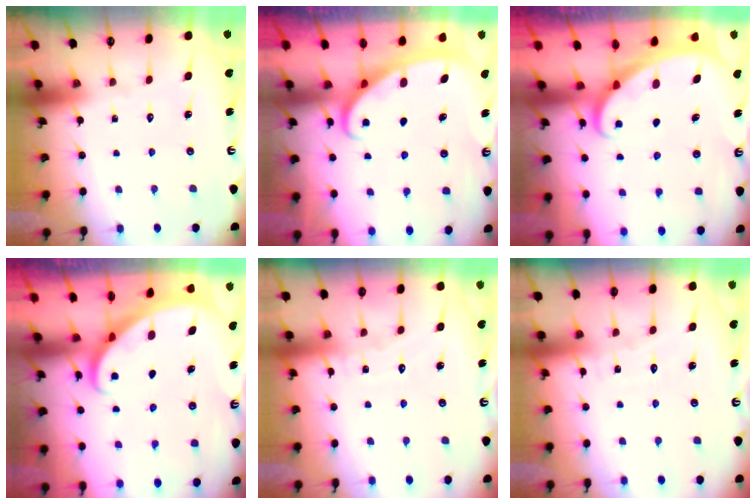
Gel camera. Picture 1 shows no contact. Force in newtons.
{"total": 2.7, "press": 2.7, "slide": 0.4}
{"total": 1.8, "press": 1.8, "slide": 0.1}
{"total": 2.7, "press": 2.6, "slide": 0.2}
{"total": 5.3, "press": 5.2, "slide": 0.6}
{"total": 3.3, "press": 3.3, "slide": 0.4}